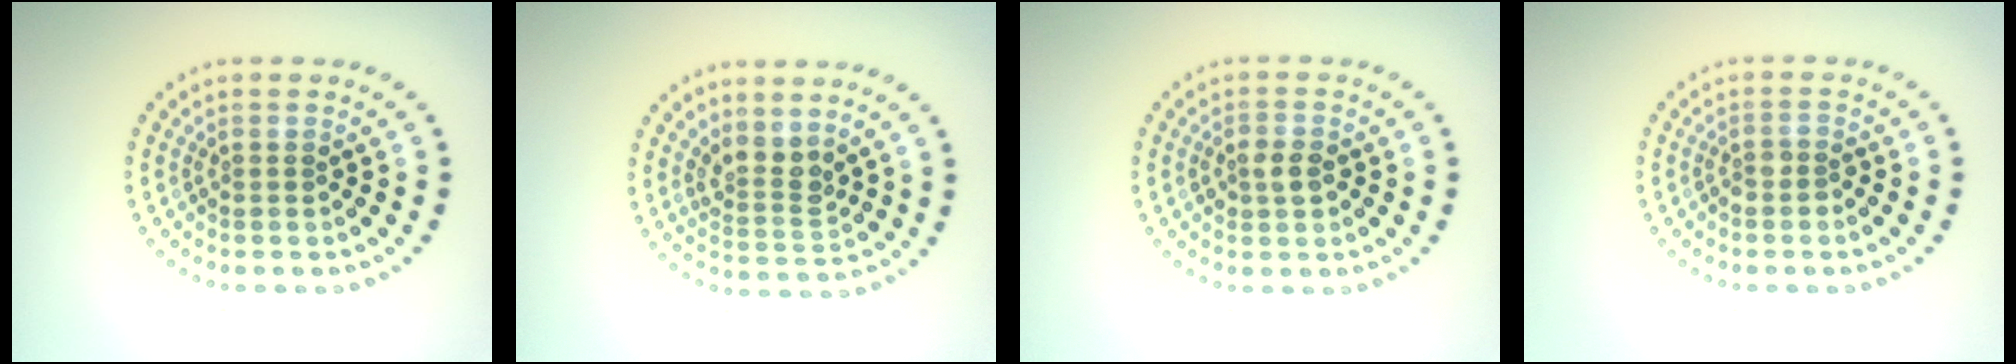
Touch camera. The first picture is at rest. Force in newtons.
{"total": 2.6, "press": 1.9, "slide": 1.8}
{"total": 1.9, "press": 1.9, "slide": 0.4}
{"total": 1.3, "press": 1.1, "slide": 0.8}